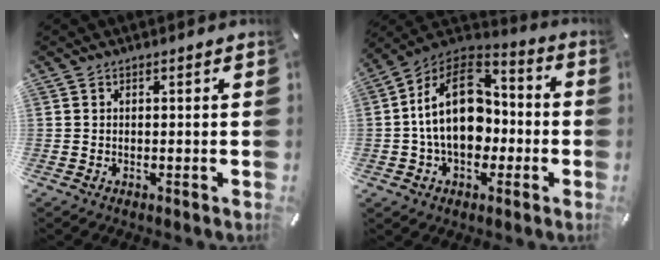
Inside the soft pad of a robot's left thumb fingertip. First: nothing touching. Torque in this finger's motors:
{"motor_torque": [1.83, 3.18, 0.94, -0.44, 0.62]}